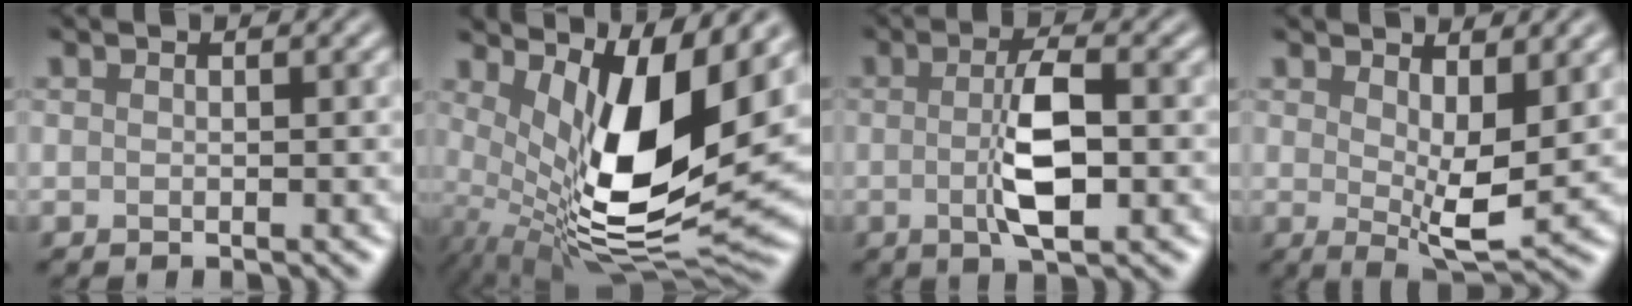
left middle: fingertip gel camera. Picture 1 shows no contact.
{"total": 12.0, "force": [2.0, 4.2, 11.1], "torque": [-0.190, -0.024, 0.043]}
{"total": 4.9, "force": [-0.6, 1.3, 4.6], "torque": [-0.093, -0.001, -0.011]}
{"total": 5.1, "force": [1.2, 1.7, 4.7], "torque": [-0.080, -0.015, 0.024]}